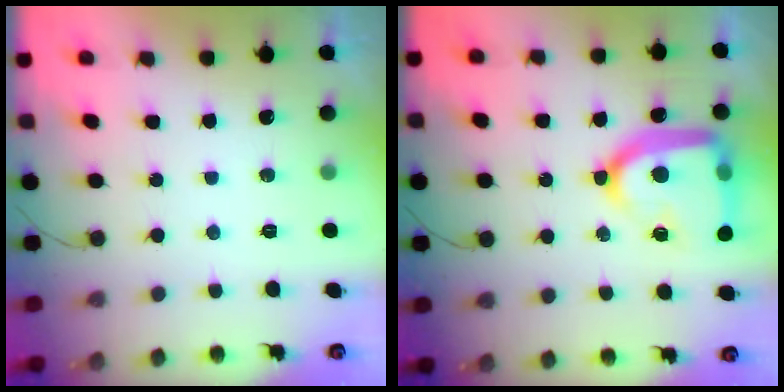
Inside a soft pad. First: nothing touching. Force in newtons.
{"total": 22.5, "press": 22.4, "slide": 2.0}